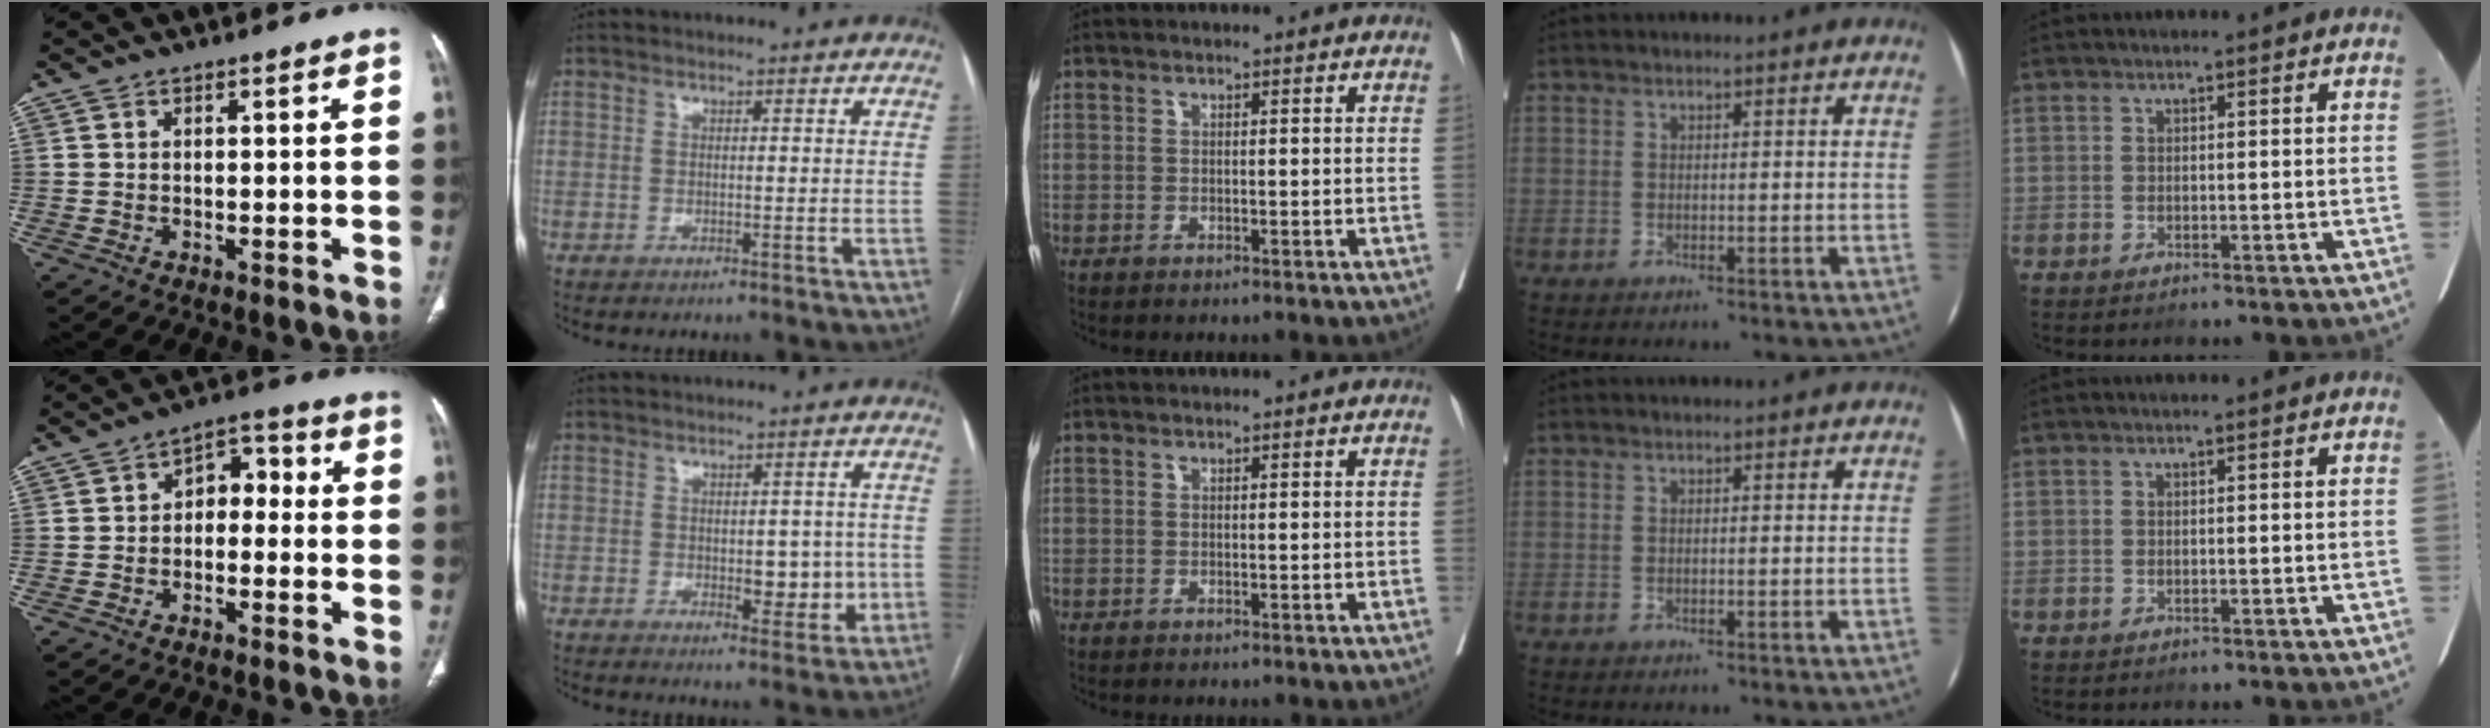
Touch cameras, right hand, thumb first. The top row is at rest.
{"thumb": {"total": 5.8, "force": [-0.7, 4.0, 4.1], "torque": [-0.031, 0.032, -0.024]}, "index": {"total": 5.8, "force": [-0.5, 3.0, 4.9], "torque": [-0.052, 0.000, 0.001]}}